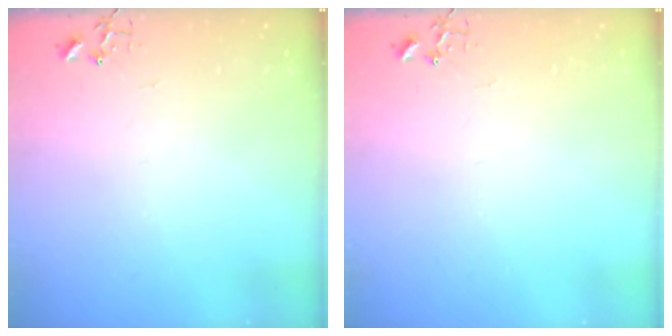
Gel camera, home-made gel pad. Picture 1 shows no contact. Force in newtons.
{"total": 0.0}